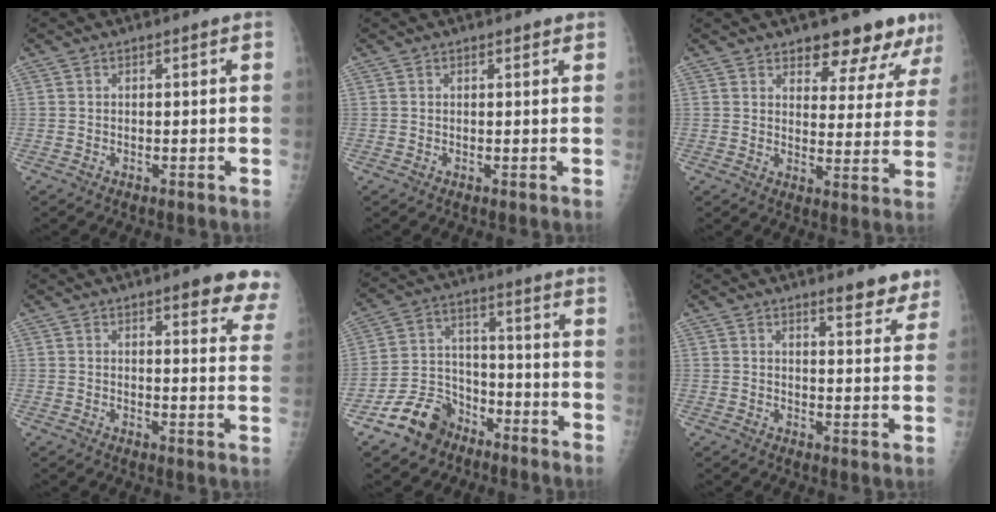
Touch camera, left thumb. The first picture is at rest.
{"total": 0.7, "force": [0.6, 0.3, 0.3], "torque": [-0.004, -0.003, 0.007]}
{"total": 10.9, "force": [8.7, 4.4, 4.8], "torque": [-0.019, -0.056, 0.105]}
{"total": 10.2, "force": [7.4, 2.9, 6.4], "torque": [-0.041, -0.033, 0.071]}
{"total": 10.3, "force": [-7.0, 7.0, 3.0], "torque": [-0.029, 0.060, -0.129]}
{"total": 6.0, "force": [4.8, 1.7, 3.1], "torque": [-0.016, -0.031, 0.058]}